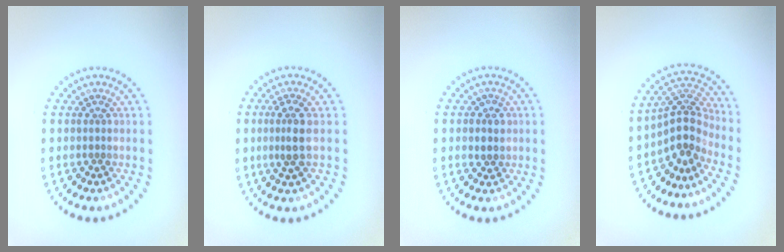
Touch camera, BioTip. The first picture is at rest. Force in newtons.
{"total": 2.5, "press": 2.3, "slide": 1.1}
{"total": 1.3, "press": 1.2, "slide": 0.5}
{"total": 3.6, "press": 2.6, "slide": 2.5}